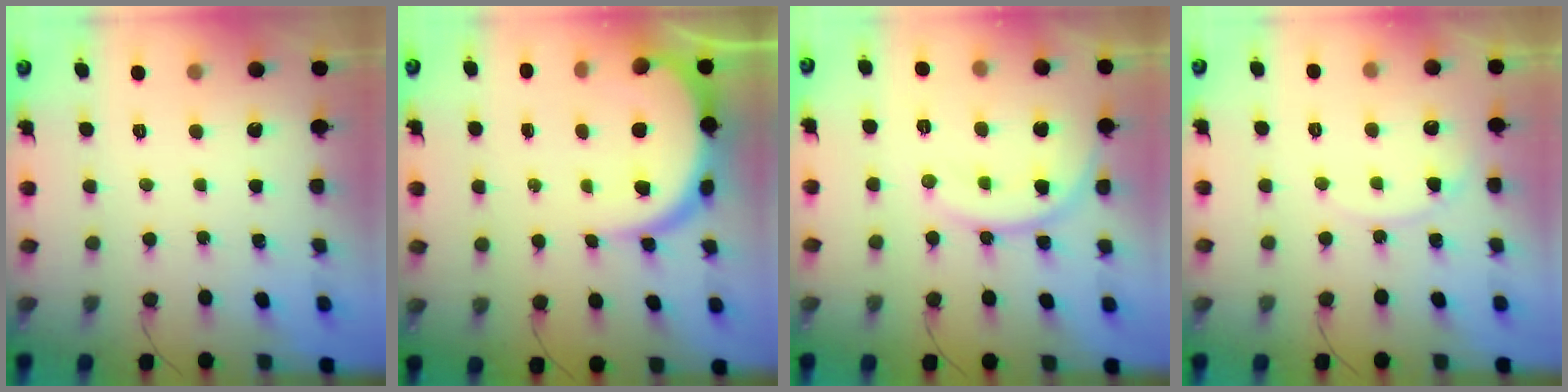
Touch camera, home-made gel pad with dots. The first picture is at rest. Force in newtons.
{"total": 10.4, "press": 10.3, "slide": 1.2}
{"total": 12.1, "press": 12.1, "slide": 0.5}
{"total": 6.7, "press": 6.7, "slide": 0.7}